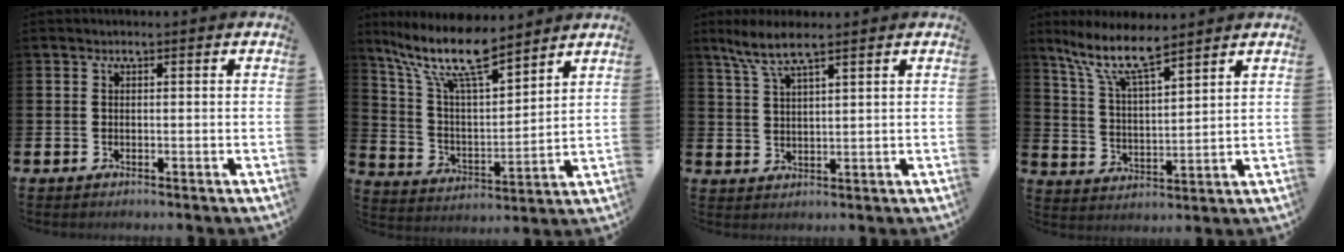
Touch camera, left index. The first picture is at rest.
{"total": 12.1, "force": [10.1, 2.5, 6.1], "torque": [-0.150, -0.054, 0.175]}
{"total": 6.0, "force": [4.7, 1.0, 3.6], "torque": [-0.086, -0.005, 0.084]}
{"total": 9.1, "force": [7.4, 2.0, 5.0], "torque": [-0.117, -0.028, 0.130]}